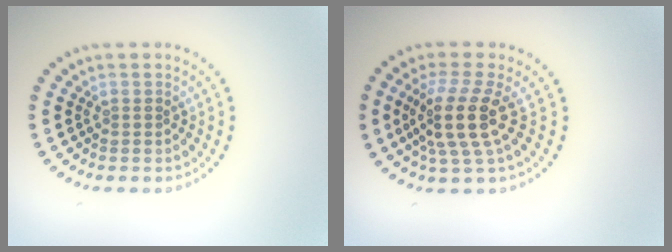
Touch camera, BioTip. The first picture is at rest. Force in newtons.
{"total": 4.3, "press": 3.4, "slide": 2.8}